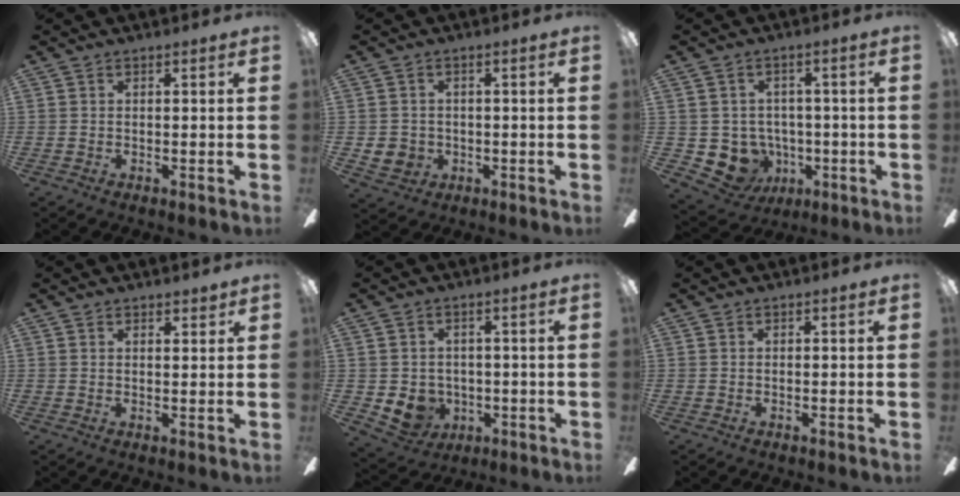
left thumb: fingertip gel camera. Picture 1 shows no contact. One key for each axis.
{"total": 3.9, "fx": -0.4, "fy": 3.8, "fz": 0.8, "tx": -0.018, "ty": 0.002, "tz": -0.007}
{"total": 8.1, "fx": -1.9, "fy": 7.5, "fz": 2.3, "tx": -0.073, "ty": 0.010, "tz": -0.027}
{"total": 1.9, "fx": 1.8, "fy": 0.7, "fz": 0.4, "tx": 0.006, "ty": -0.011, "tz": 0.030}
{"total": 6.8, "fx": -0.9, "fy": 6.3, "fz": 2.4, "tx": -0.063, "ty": 0.000, "tz": -0.013}
{"total": 0.0}